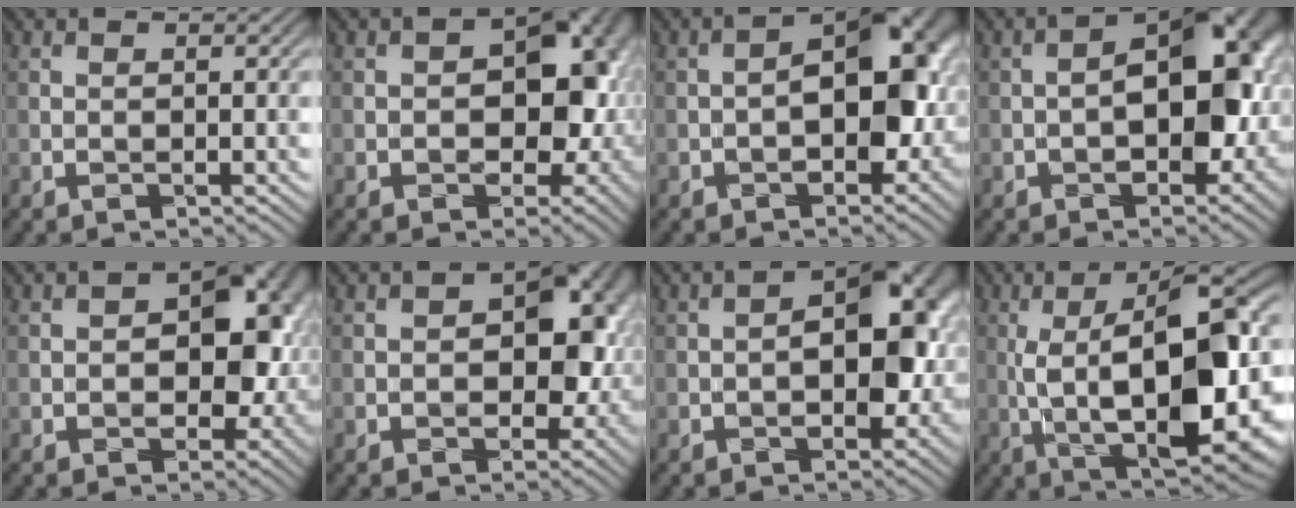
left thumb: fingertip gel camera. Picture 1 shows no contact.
{"total": 12.3, "force": [-0.6, 8.5, 8.9], "torque": [-0.076, -0.014, 0.003]}
{"total": 11.0, "force": [-1.4, 6.3, 9.0], "torque": [-0.089, 0.005, -0.031]}
{"total": 12.1, "force": [-1.2, 6.8, 9.9], "torque": [-0.102, 0.002, -0.023]}
{"total": 9.7, "force": [-0.3, 6.7, 7.0], "torque": [-0.059, -0.006, -0.002]}
{"total": 8.7, "force": [-0.4, 6.1, 6.2], "torque": [-0.046, -0.004, -0.008]}
{"total": 10.0, "force": [-1.3, 5.8, 8.1], "torque": [-0.073, 0.005, -0.029]}
{"total": 16.0, "force": [-0.1, 5.4, 15.0], "torque": [-0.232, 0.007, 0.002]}